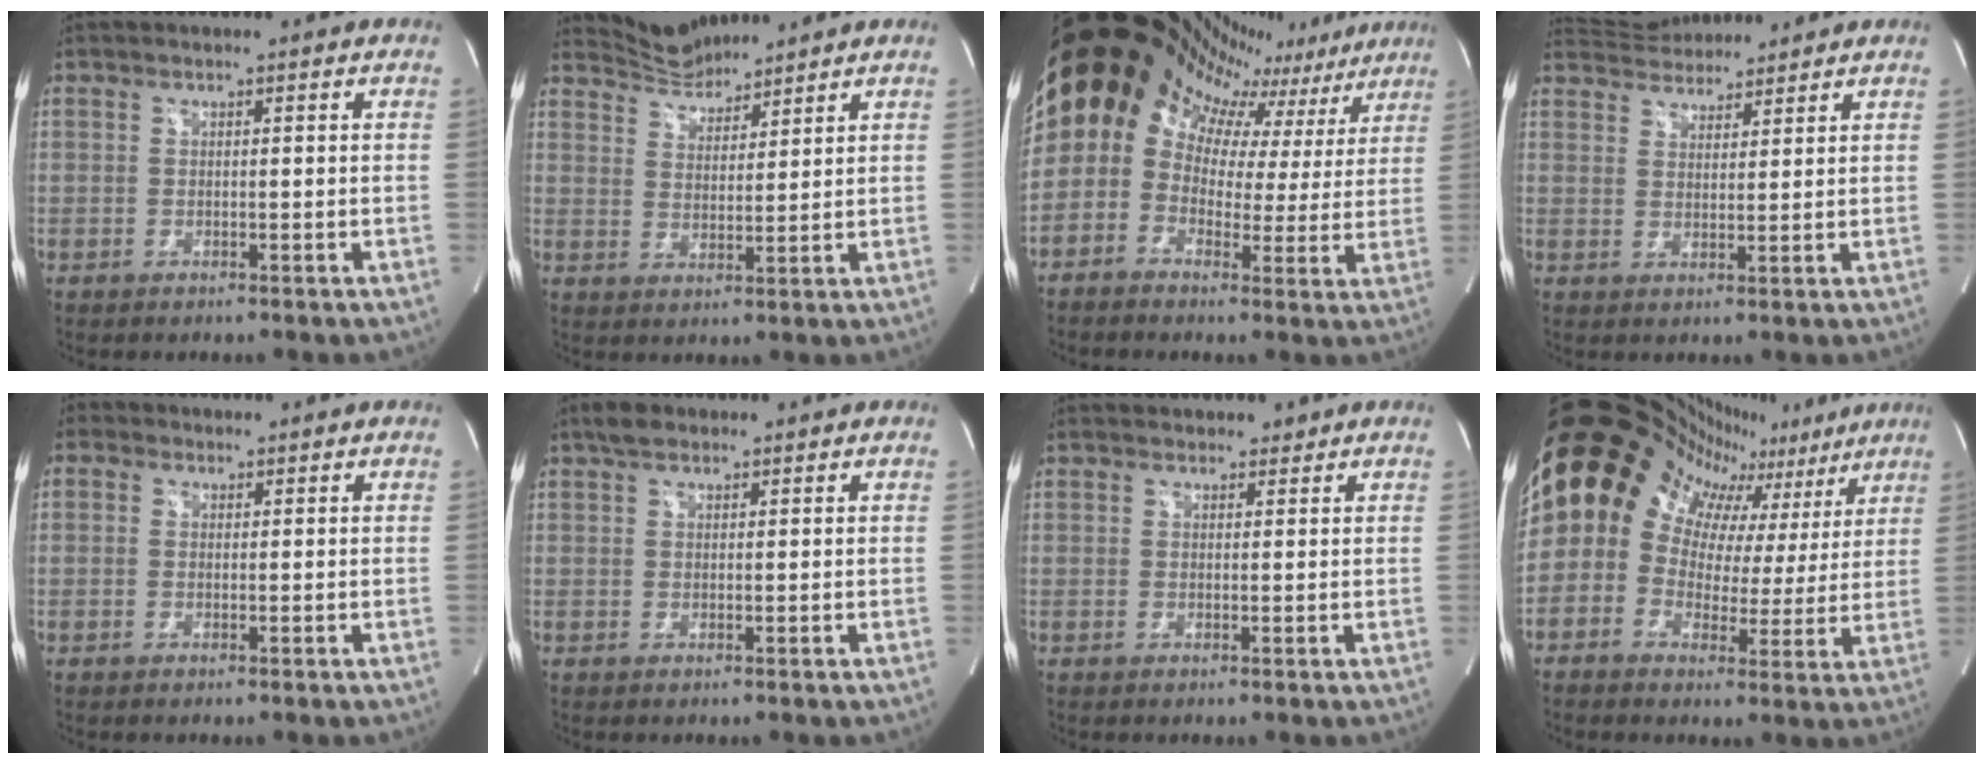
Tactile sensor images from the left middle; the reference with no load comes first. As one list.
[{"total": 5.6, "force": [5.6, 0.5, 0.0], "torque": [-0.009, 0.013, 0.111]}, {"total": 21.1, "force": [15.0, 12.9, 7.4], "torque": [-0.160, 0.094, 0.181]}, {"total": 7.9, "force": [7.7, 1.6, 1.4], "torque": [-0.029, 0.023, 0.125]}, {"total": 0.6, "force": [-0.1, 0.3, -0.6], "torque": [0.005, 0.000, -0.004]}, {"total": 2.3, "force": [1.8, 1.0, 1.1], "torque": [-0.025, 0.014, 0.032]}, {"total": 3.1, "force": [2.8, 1.2, 0.6], "torque": [-0.002, 0.019, 0.038]}, {"total": 18.2, "force": [11.1, 12.6, 7.1], "torque": [-0.121, 0.078, 0.129]}]